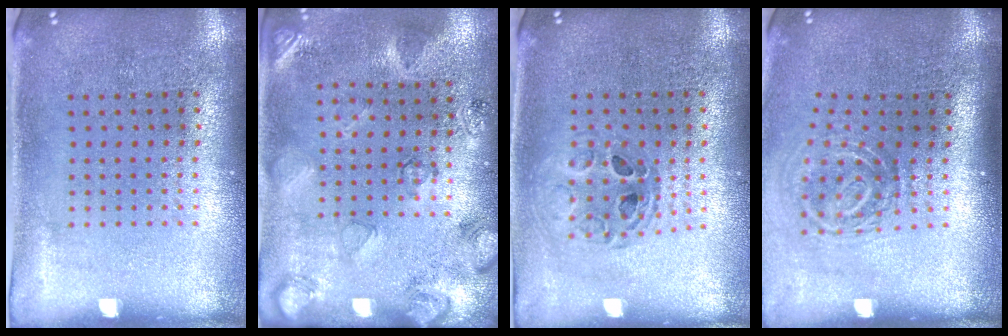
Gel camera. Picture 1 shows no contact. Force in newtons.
{"total": 2.6, "press": 1.7, "slide": 1.9}
{"total": 0.9, "press": 0.8, "slide": 0.1}
{"total": 1.8, "press": 1.2, "slide": 1.4}